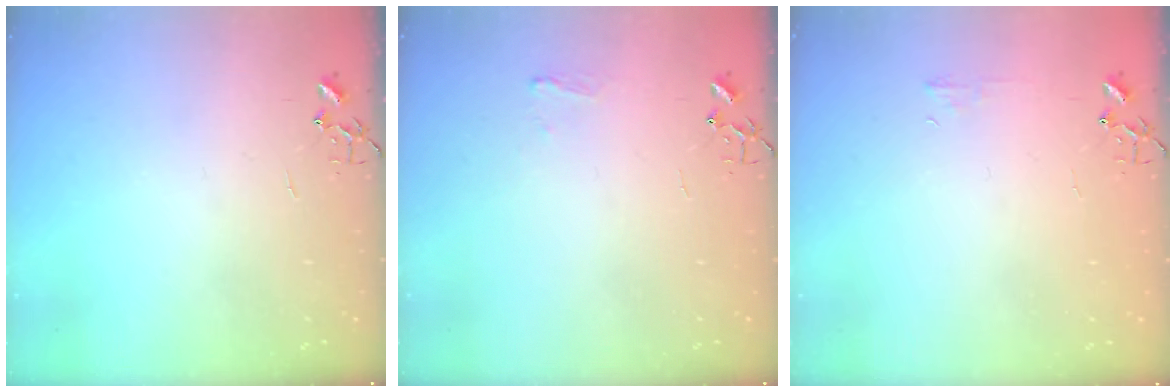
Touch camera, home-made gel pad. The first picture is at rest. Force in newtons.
{"total": 5.2, "press": 5.1, "slide": 0.6}
{"total": 4.8, "press": 4.7, "slide": 0.7}